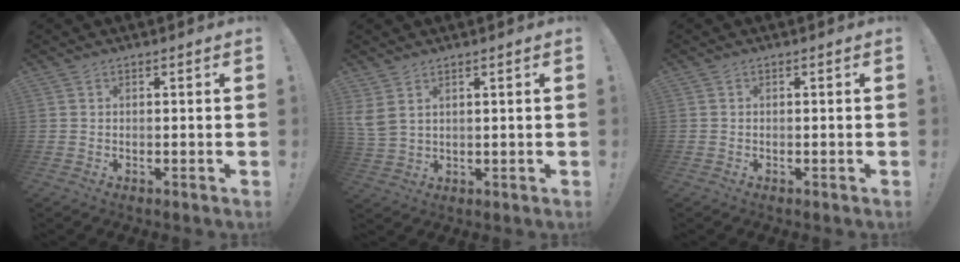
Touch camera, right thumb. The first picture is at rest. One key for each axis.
{"total": 4.6, "fx": 2.4, "fy": 2.4, "fz": 3.1, "tx": -0.065, "ty": -0.010, "tz": 0.049}
{"total": 1.1, "fx": -0.5, "fy": 0.9, "fz": -0.1, "tx": 0.005, "ty": 0.001, "tz": -0.010}